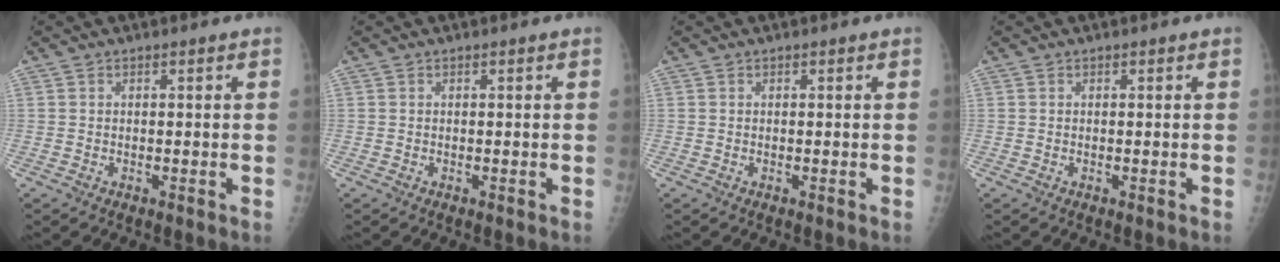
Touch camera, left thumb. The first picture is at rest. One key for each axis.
{"total": 0.0}
{"total": 0.0}
{"total": 0.0}